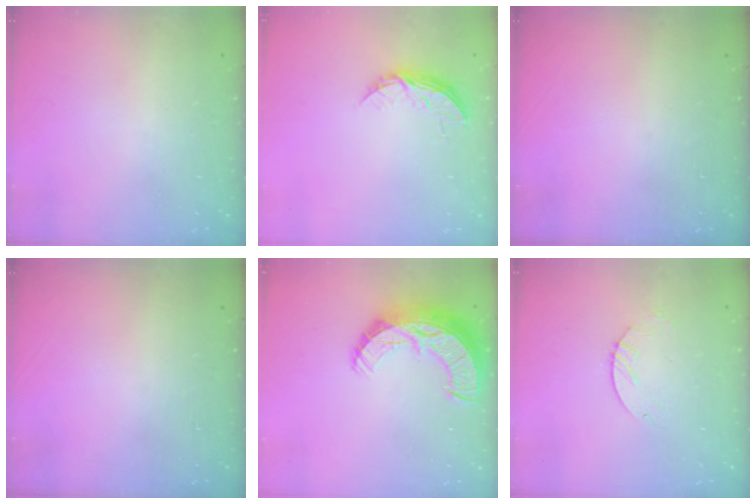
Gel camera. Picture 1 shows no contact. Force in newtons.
{"total": 5.5, "press": 5.5, "slide": 0.5}
{"total": 0.0}
{"total": 0.0}
{"total": 15.2, "press": 15.2, "slide": 1.0}
{"total": 2.6, "press": 2.6, "slide": 0.3}